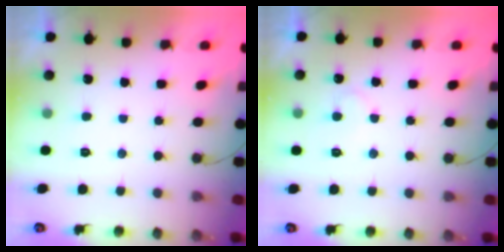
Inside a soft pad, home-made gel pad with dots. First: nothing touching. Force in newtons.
{"total": 5.8, "press": 5.8, "slide": 0.5}